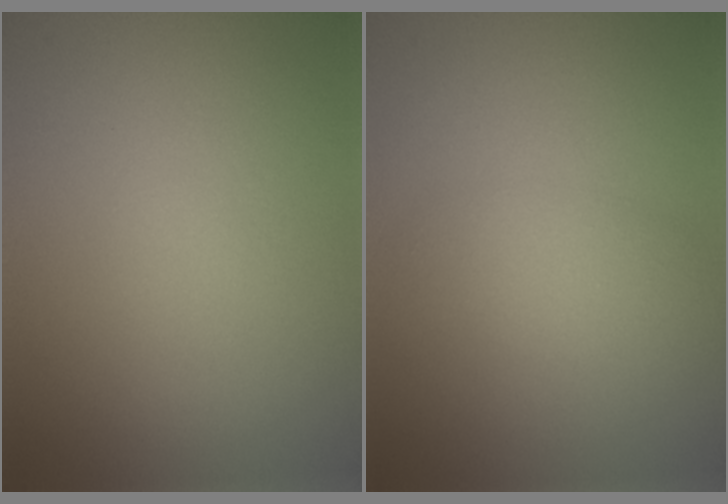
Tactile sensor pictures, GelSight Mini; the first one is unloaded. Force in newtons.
{"total": 2.6, "press": 2.6, "slide": 0.2}